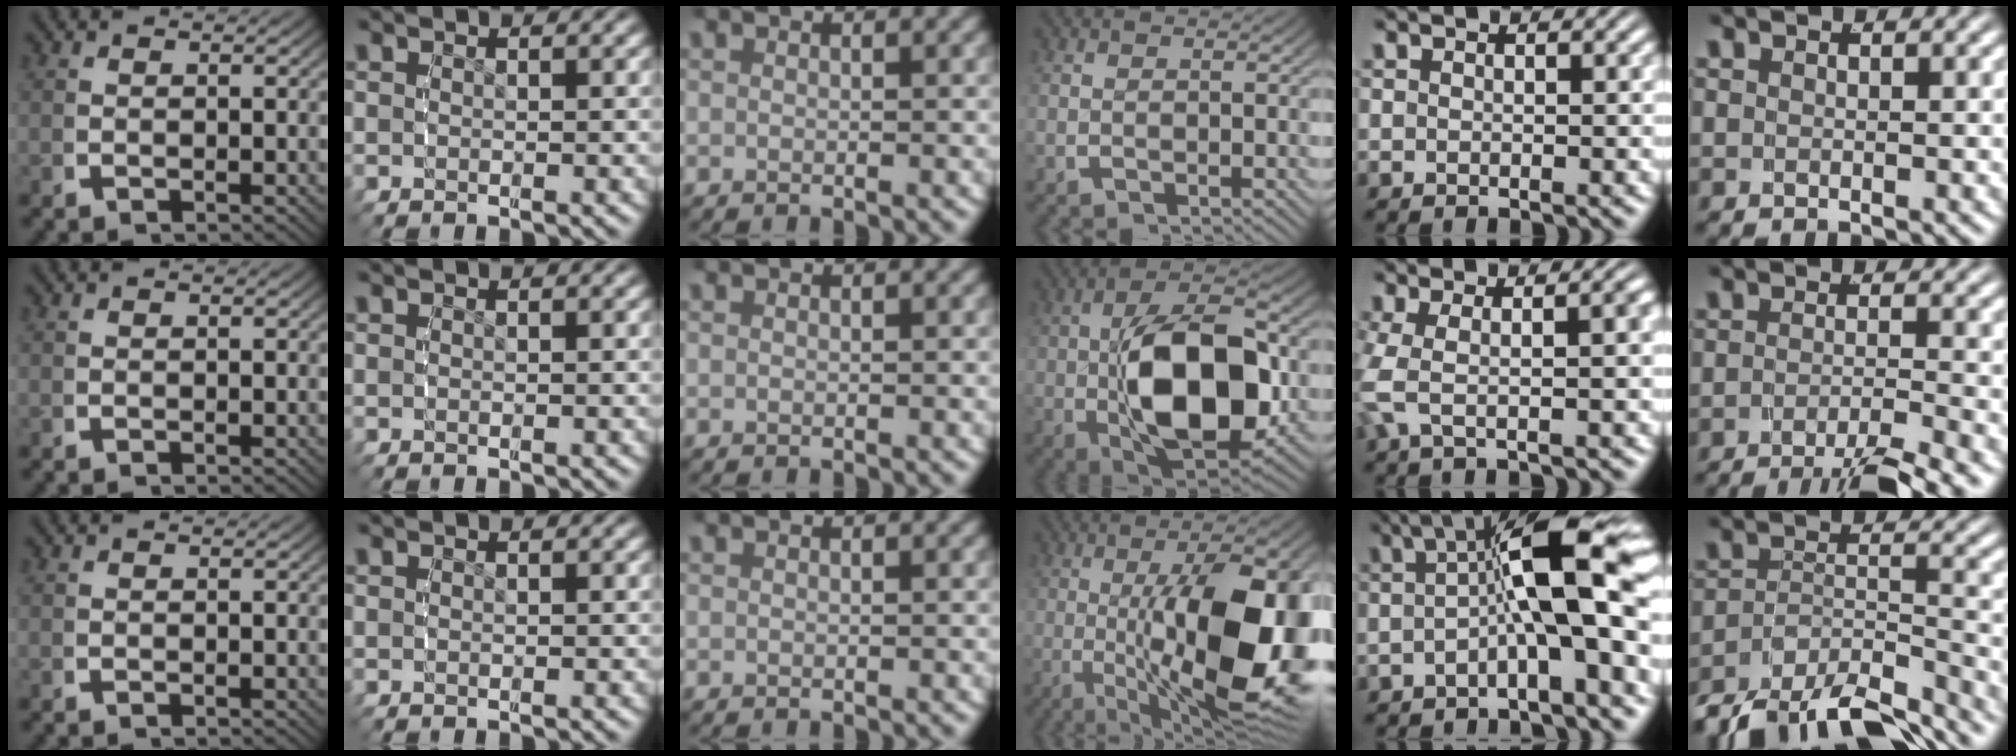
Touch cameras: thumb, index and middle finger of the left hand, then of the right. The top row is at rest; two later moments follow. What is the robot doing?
{"motion": "grasp_and_lifting", "object": "bottle cap"}